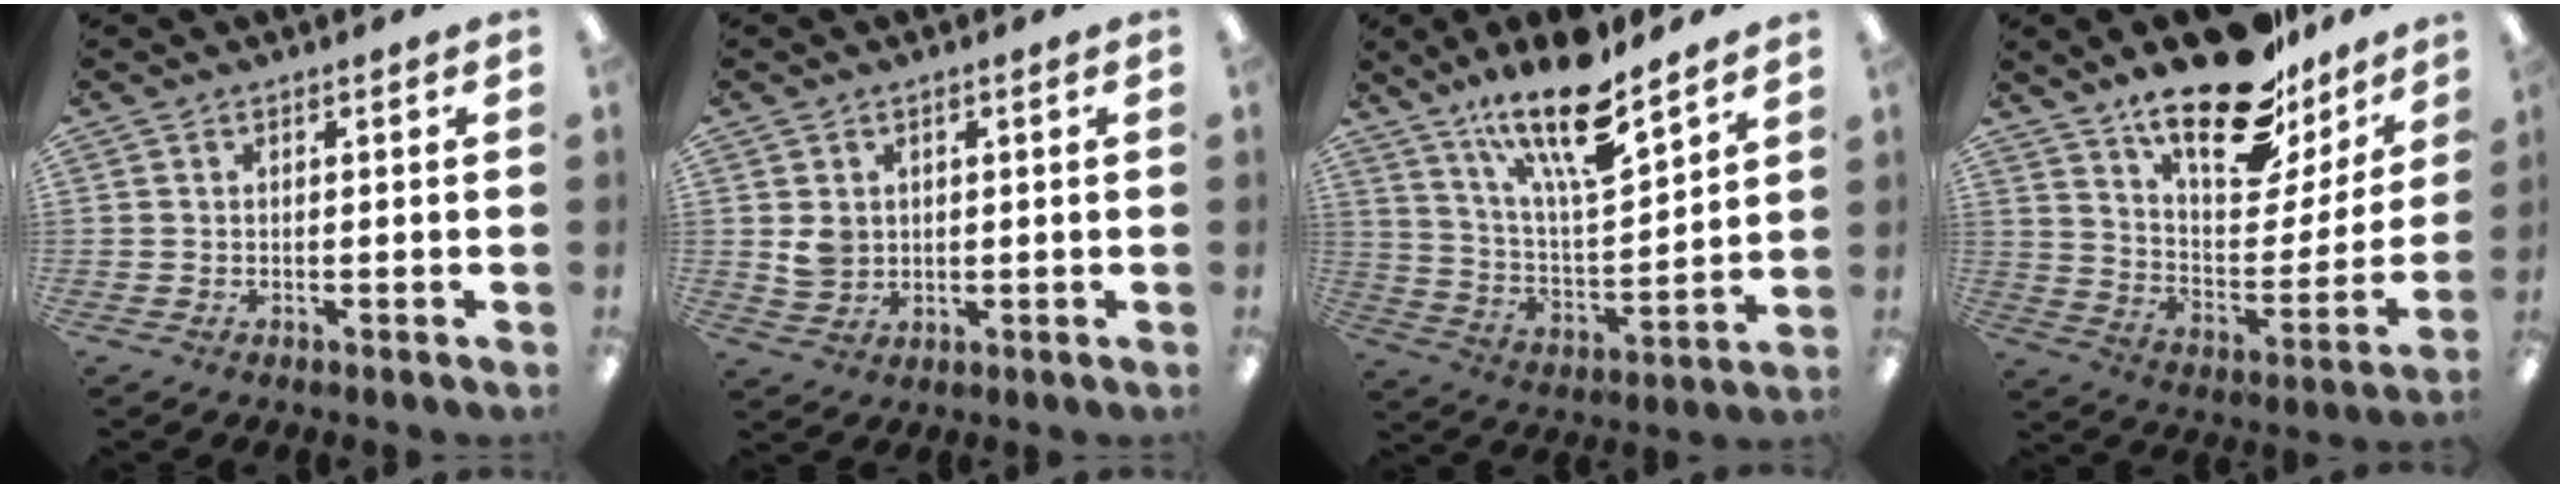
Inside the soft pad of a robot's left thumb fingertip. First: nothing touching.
{"total": 3.9, "force": [1.1, 3.4, 1.5], "torque": [-0.016, -0.001, 0.019]}
{"total": 18.7, "force": [13.8, 5.0, 11.5], "torque": [-0.204, -0.081, 0.232]}
{"total": 22.4, "force": [17.3, 8.3, 11.6], "torque": [-0.182, -0.116, 0.296]}